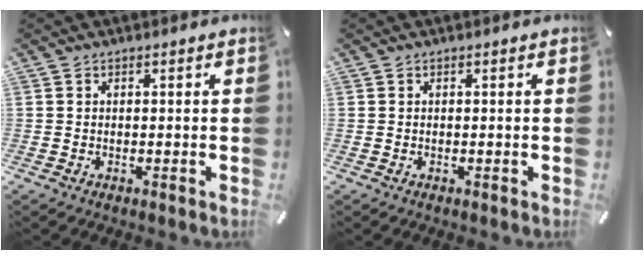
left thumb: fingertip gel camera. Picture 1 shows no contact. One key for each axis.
{"total": 0.0}